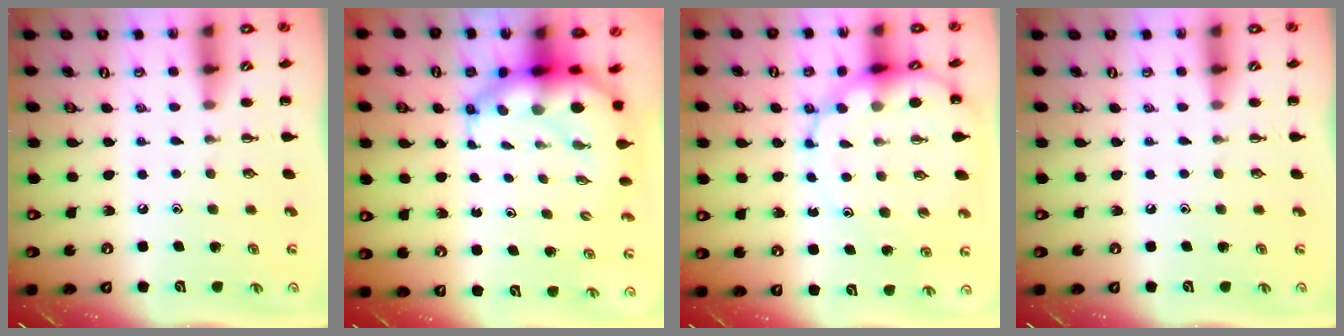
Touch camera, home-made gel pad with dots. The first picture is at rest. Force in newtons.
{"total": 8.0, "press": 7.7, "slide": 2.3}
{"total": 11.9, "press": 11.6, "slide": 2.5}
{"total": 0.0}